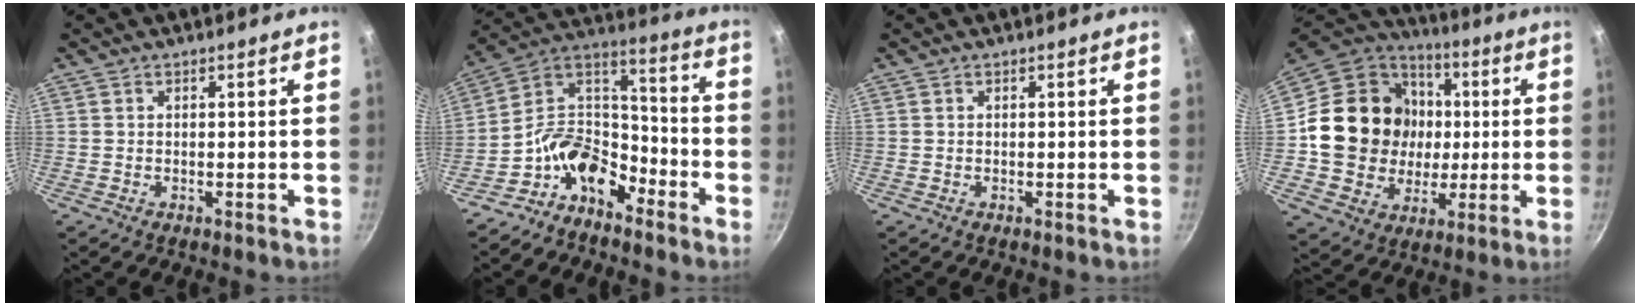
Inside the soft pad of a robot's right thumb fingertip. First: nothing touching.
{"total": 13.8, "force": [-8.3, 8.3, 7.2], "torque": [-0.098, 0.094, -0.180]}
{"total": 0.0}
{"total": 21.7, "force": [1.1, 19.3, 9.9], "torque": [-0.152, 0.024, 0.027]}